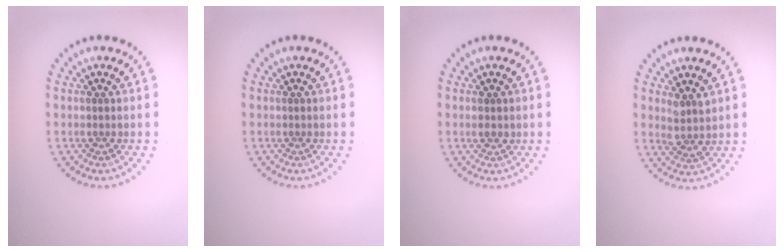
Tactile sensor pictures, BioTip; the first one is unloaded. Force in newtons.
{"total": 0.0}
{"total": 1.1, "press": 1.1, "slide": 0.3}
{"total": 2.0, "press": 1.6, "slide": 1.2}